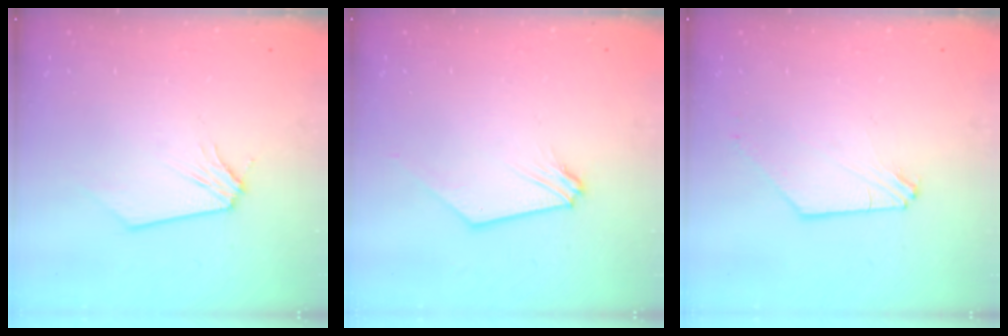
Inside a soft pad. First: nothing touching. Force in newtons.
{"total": 0.6, "press": 0.6, "slide": 0.2}
{"total": 0.0}